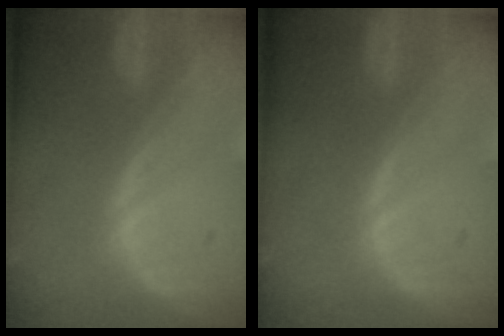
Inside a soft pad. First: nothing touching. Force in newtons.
{"total": 0.0}